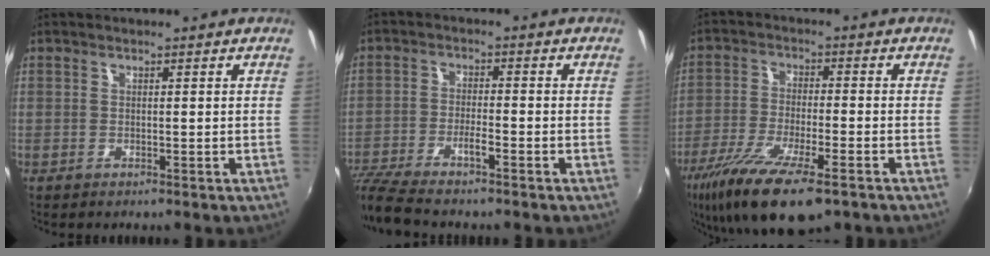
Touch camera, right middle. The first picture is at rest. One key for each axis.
{"total": 9.0, "fx": -7.2, "fy": 0.5, "fz": 5.3, "tx": -0.120, "ty": -0.025, "tz": -0.130}
{"total": 15.4, "fx": -10.1, "fy": 3.8, "fz": 11.1, "tx": -0.225, "ty": -0.052, "tz": -0.182}